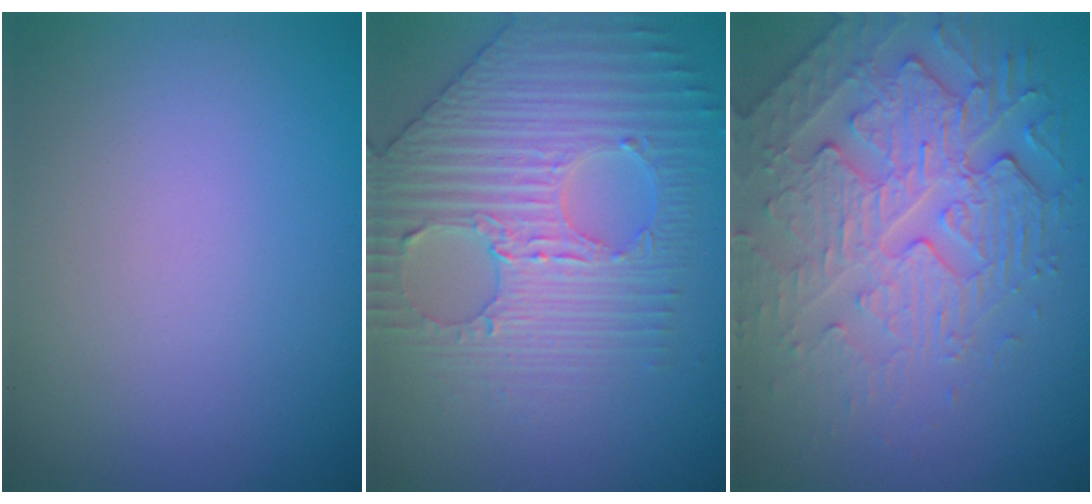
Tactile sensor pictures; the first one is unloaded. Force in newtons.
{"total": 4.5, "press": 4.4, "slide": 1.0}
{"total": 4.7, "press": 4.3, "slide": 1.9}